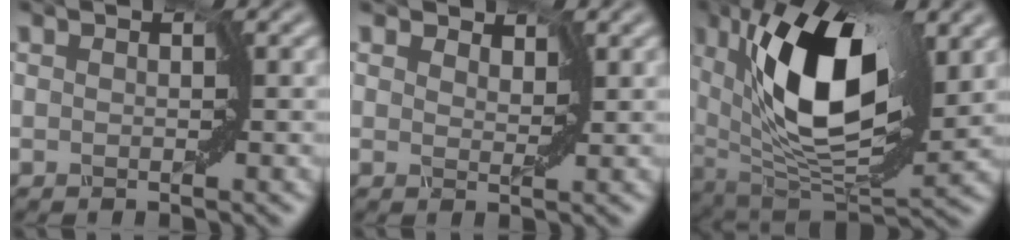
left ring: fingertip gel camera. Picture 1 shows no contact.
{"total": 2.3, "force": [1.9, 1.0, 0.8], "torque": [-0.022, 0.002, 0.018]}
{"total": 11.5, "force": [3.0, 4.9, 10.0], "torque": [-0.175, 0.002, 0.052]}